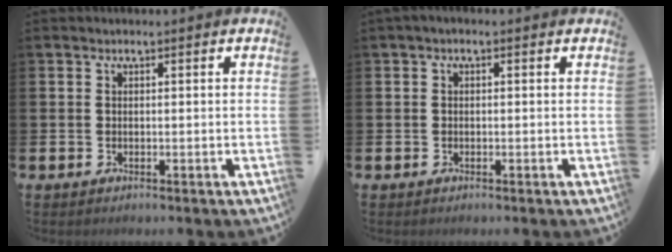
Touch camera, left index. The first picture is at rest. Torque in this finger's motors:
{"motor_torque": [1.09, -1.05, 0.36, 0.17]}